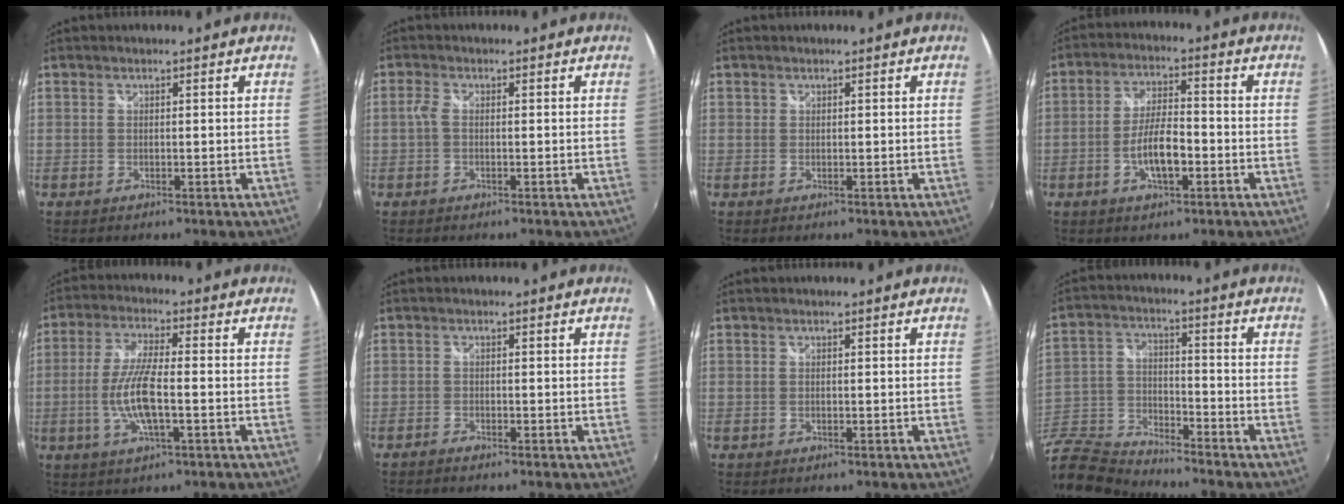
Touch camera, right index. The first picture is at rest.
{"total": 1.7, "force": [-0.2, 0.8, 1.4], "torque": [-0.033, 0.004, -0.008]}
{"total": 0.0}
{"total": 7.2, "force": [-2.6, 2.3, 6.3], "torque": [-0.124, 0.002, -0.044]}
{"total": 9.1, "force": [-2.1, 1.8, 8.7], "torque": [-0.179, -0.003, -0.041]}
{"total": 1.2, "force": [-1.1, 0.3, 0.4], "torque": [-0.016, -0.004, -0.024]}
{"total": 0.0}
{"total": 14.9, "force": [-13.0, 4.6, 5.5], "torque": [-0.147, -0.013, -0.260]}